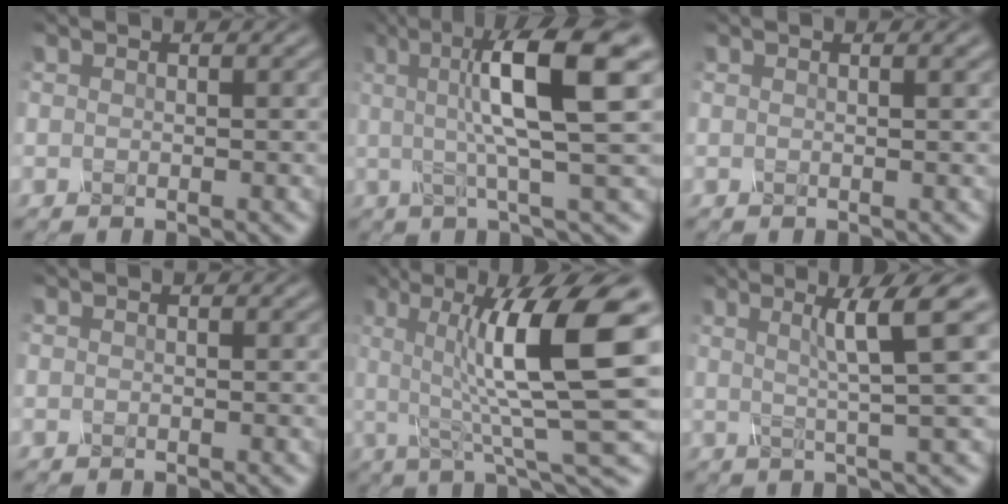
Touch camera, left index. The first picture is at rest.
{"total": 9.6, "force": [2.1, 1.8, 9.2], "torque": [-0.122, 0.009, 0.031]}
{"total": 1.3, "force": [0.6, 0.4, 1.1], "torque": [-0.011, 0.005, 0.003]}
{"total": 0.0}
{"total": 11.6, "force": [1.8, 2.3, 11.2], "torque": [-0.168, 0.006, 0.033]}
{"total": 5.8, "force": [1.9, 0.5, 5.5], "torque": [-0.087, 0.014, 0.032]}